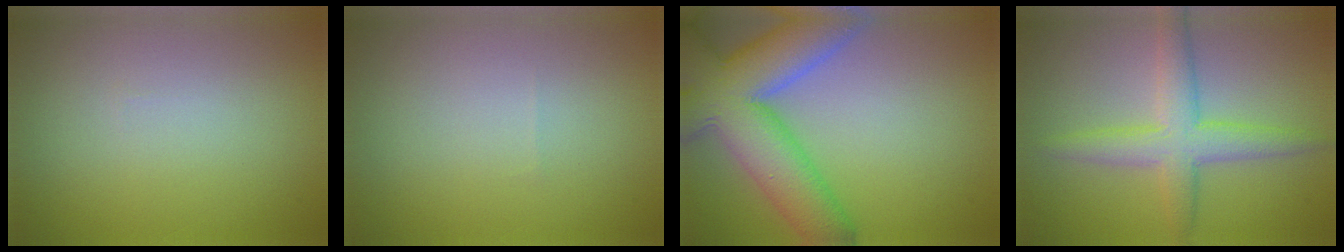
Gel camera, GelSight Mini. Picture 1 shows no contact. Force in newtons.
{"total": 0.0}
{"total": 11.2, "press": 11.2, "slide": 0.8}
{"total": 4.4, "press": 4.4, "slide": 0.1}